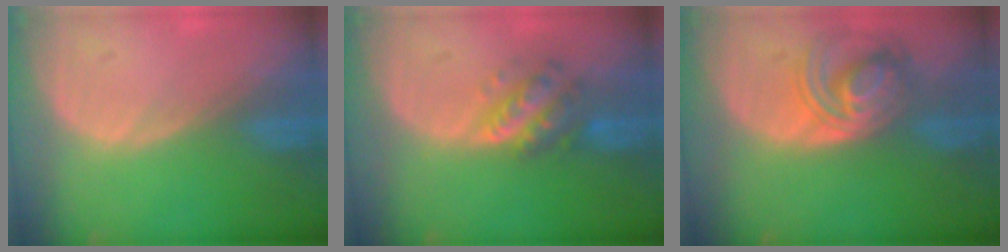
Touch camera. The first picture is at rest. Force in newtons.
{"total": 5.8, "press": 5.3, "slide": 2.4}
{"total": 6.8, "press": 6.7, "slide": 1.2}